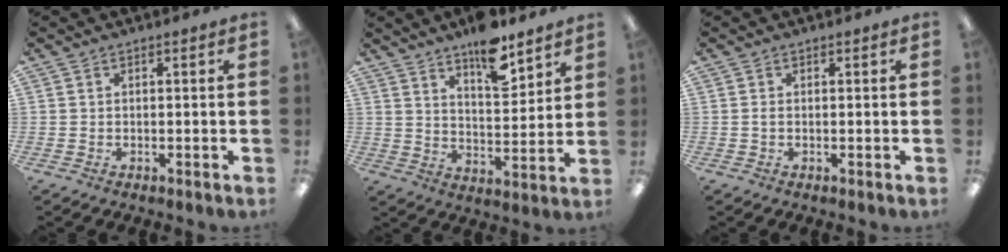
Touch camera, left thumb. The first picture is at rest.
{"total": 11.6, "force": [9.1, 3.7, 6.1], "torque": [-0.079, -0.061, 0.156]}
{"total": 0.6, "force": [0.0, 0.3, 0.5], "torque": [-0.010, 0.002, -0.001]}